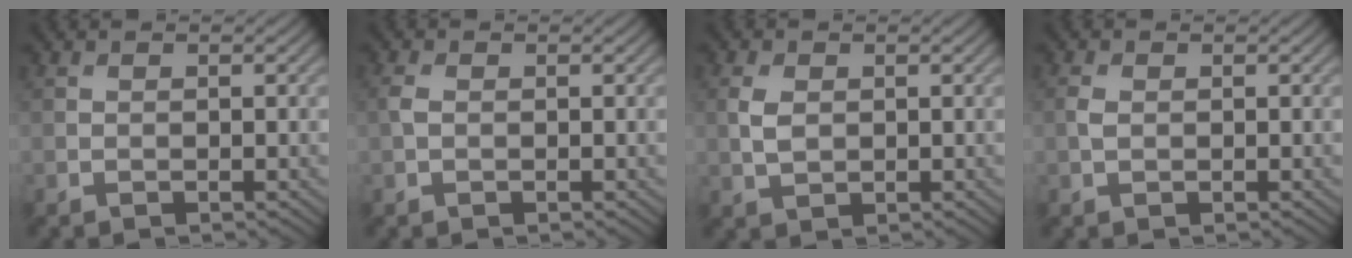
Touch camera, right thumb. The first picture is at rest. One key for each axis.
{"total": 1.2, "fx": 0.1, "fy": 0.8, "fz": 0.9, "tx": -0.027, "ty": 0.004, "tz": -0.002}
{"total": 2.7, "fx": 0.4, "fy": 1.8, "fz": 1.9, "tx": -0.051, "ty": 0.000, "tz": 0.010}
{"total": 1.2, "fx": 0.1, "fy": 0.8, "fz": 0.9, "tx": -0.024, "ty": 0.001, "tz": 0.000}